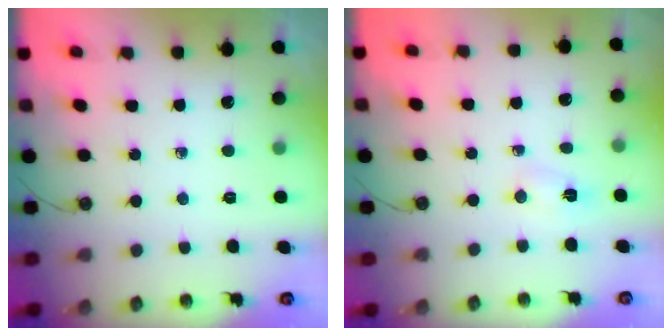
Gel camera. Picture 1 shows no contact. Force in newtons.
{"total": 2.3, "press": 2.2, "slide": 0.4}